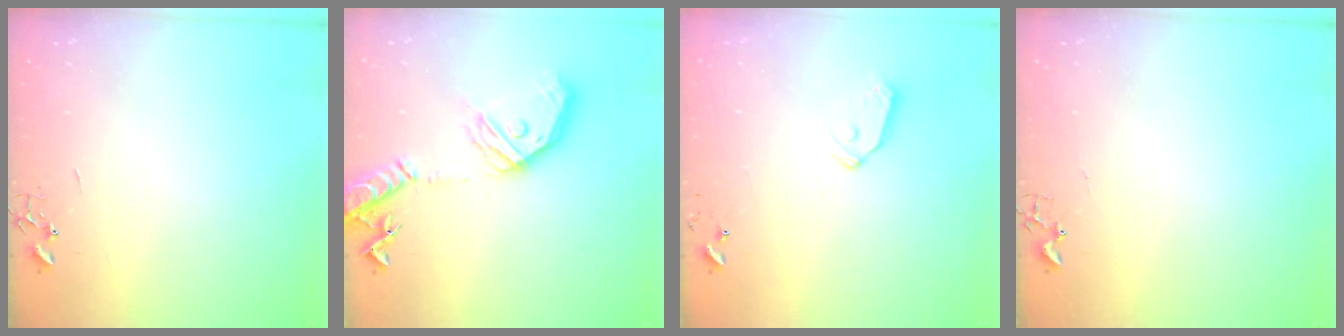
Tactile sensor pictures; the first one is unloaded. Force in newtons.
{"total": 21.3, "press": 21.1, "slide": 3.1}
{"total": 7.2, "press": 7.2, "slide": 0.3}
{"total": 1.8, "press": 1.8, "slide": 0.2}